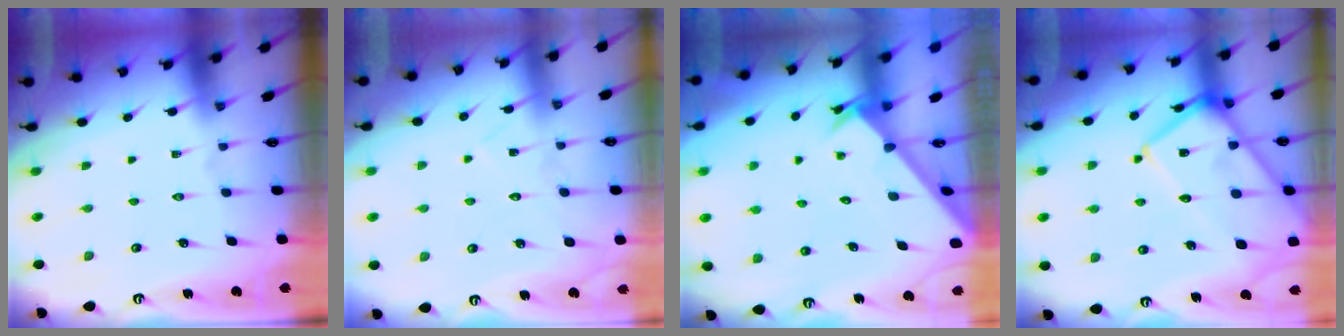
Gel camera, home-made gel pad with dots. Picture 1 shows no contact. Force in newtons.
{"total": 8.0, "press": 8.0, "slide": 0.4}
{"total": 2.5, "press": 2.5, "slide": 0.2}
{"total": 19.7, "press": 19.7, "slide": 1.5}